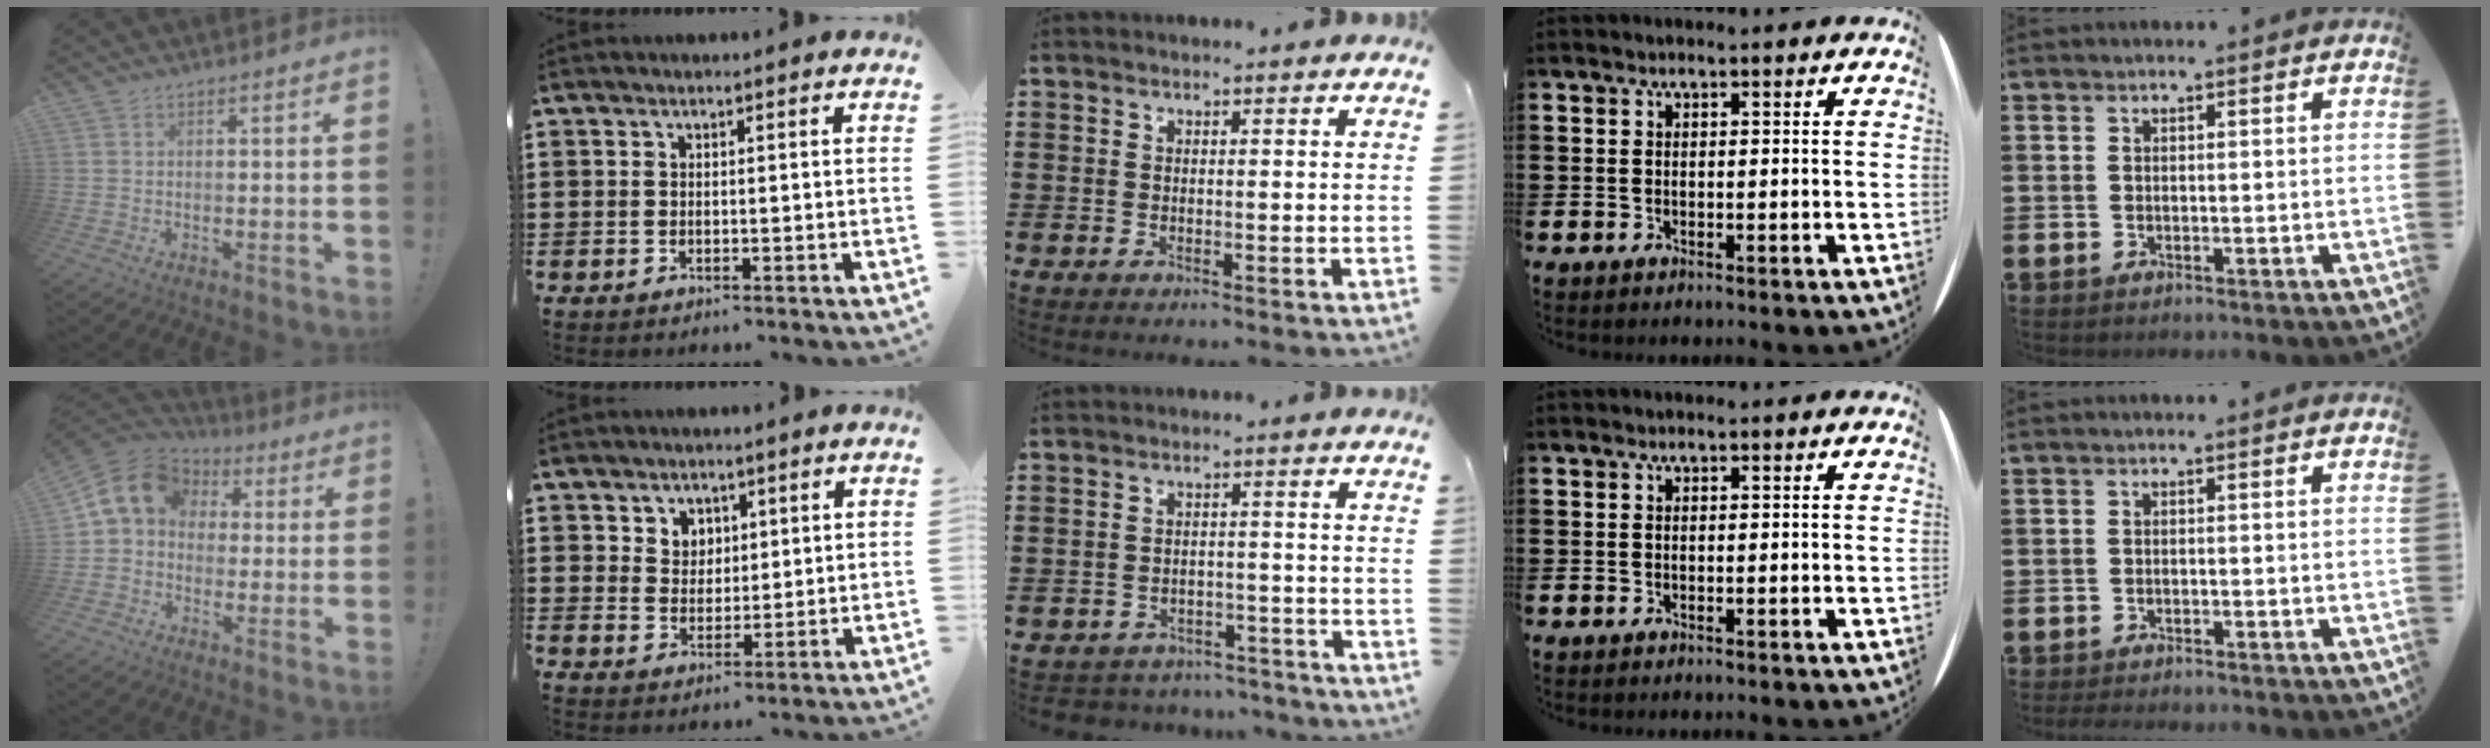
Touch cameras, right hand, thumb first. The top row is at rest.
{"thumb": {"total": 12.1, "force": [3.0, 9.6, 6.8], "torque": [-0.114, 0.003, 0.062]}, "index": {"total": 3.8, "force": [2.1, 3.1, 0.3], "torque": [-0.014, 0.007, 0.038]}, "middle": {"total": 3.3, "force": [-3.2, 0.5, -0.2], "torque": [-0.004, 0.000, -0.069]}, "little": {"total": 0.8, "force": [-0.8, 0.1, 0.2], "torque": [-0.006, -0.002, -0.016]}}